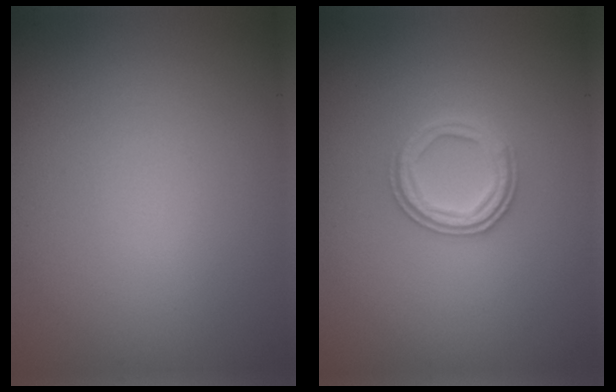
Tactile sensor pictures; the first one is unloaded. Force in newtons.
{"total": 2.8, "press": 2.6, "slide": 1.0}